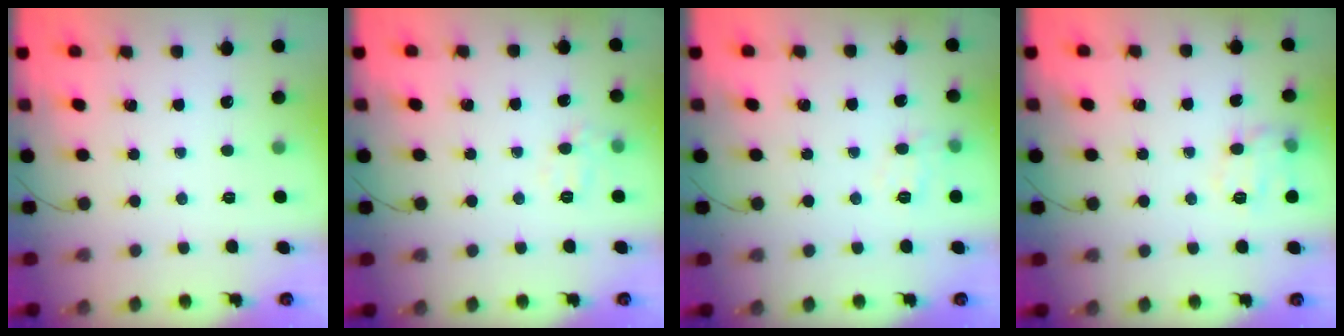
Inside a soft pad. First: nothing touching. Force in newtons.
{"total": 7.4, "press": 7.2, "slide": 1.7}
{"total": 7.6, "press": 7.5, "slide": 1.3}
{"total": 9.9, "press": 9.8, "slide": 0.6}